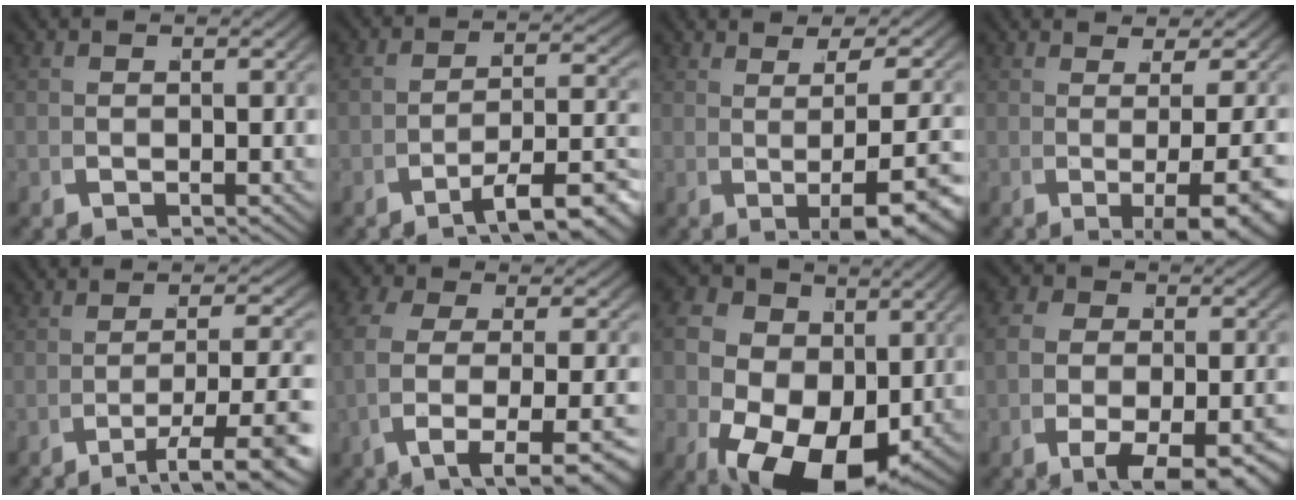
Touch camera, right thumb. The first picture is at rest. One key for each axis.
{"total": 6.5, "fx": -3.1, "fy": 2.6, "fz": 5.1, "tx": -0.070, "ty": -0.012, "tz": -0.035}
{"total": 6.1, "fx": 0.3, "fy": 1.9, "fz": 5.8, "tx": -0.084, "ty": -0.005, "tz": 0.015}
{"total": 5.5, "fx": -0.5, "fy": 1.7, "fz": 5.3, "tx": -0.077, "ty": -0.012, "tz": 0.003}
{"total": 6.2, "fx": -1.8, "fy": 2.7, "fz": 5.4, "tx": -0.094, "ty": -0.017, "tz": -0.012}
{"total": 8.0, "fx": -1.2, "fy": 4.2, "fz": 6.7, "tx": -0.148, "ty": -0.019, "tz": -0.001}
{"total": 14.8, "fx": -1.2, "fy": 11.1, "fz": 9.8, "tx": -0.206, "ty": -0.074, "tz": 0.008}
{"total": 5.7, "fx": -2.0, "fy": 3.1, "fz": 4.3, "tx": -0.069, "ty": -0.020, "tz": -0.021}